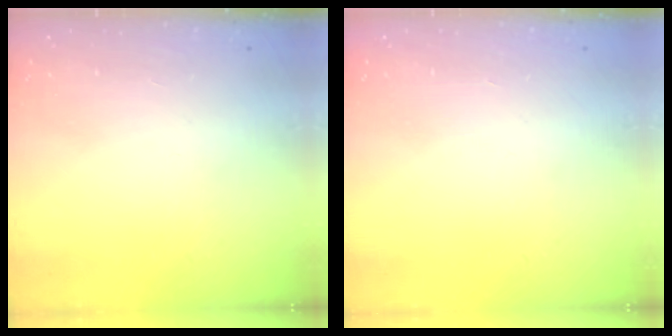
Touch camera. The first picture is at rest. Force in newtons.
{"total": 0.0}